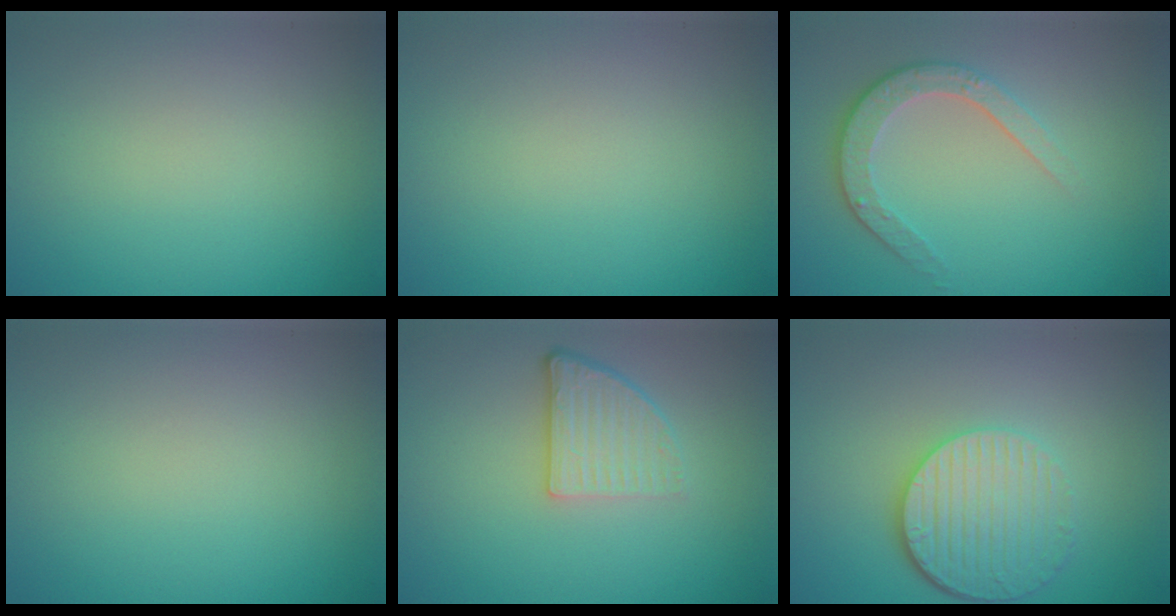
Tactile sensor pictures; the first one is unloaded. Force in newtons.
{"total": 0.0}
{"total": 3.5, "press": 2.8, "slide": 2.1}
{"total": 0.0}
{"total": 3.8, "press": 2.6, "slide": 2.8}
{"total": 5.4, "press": 4.0, "slide": 3.6}